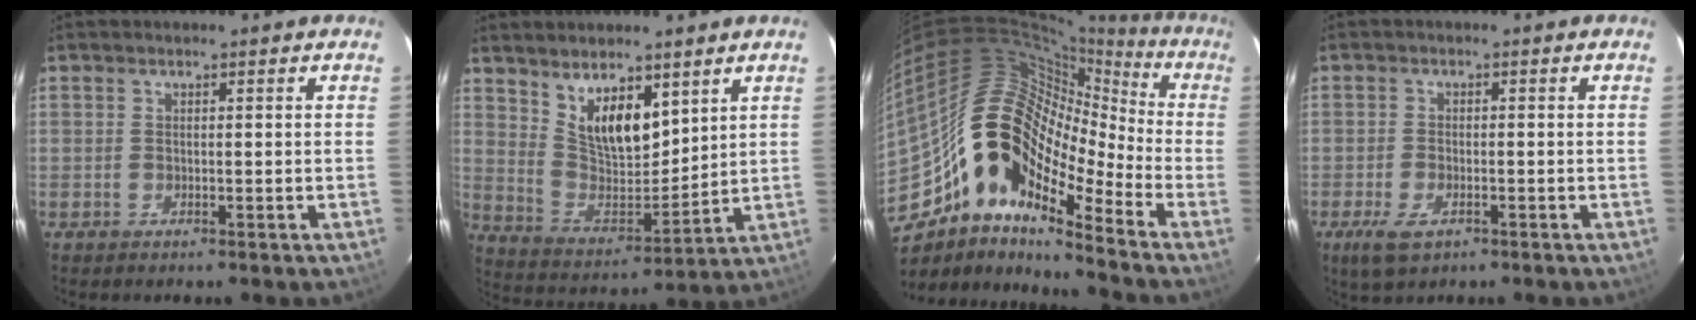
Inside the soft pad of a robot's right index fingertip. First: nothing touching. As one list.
[{"total": 12.3, "force": [6.9, 5.8, 8.3], "torque": [-0.144, -0.005, 0.143]}, {"total": 18.3, "force": [-10.1, 9.0, 12.3], "torque": [-0.194, 0.005, -0.209]}, {"total": 5.3, "force": [-2.9, 2.7, 3.6], "torque": [-0.090, -0.011, -0.051]}]